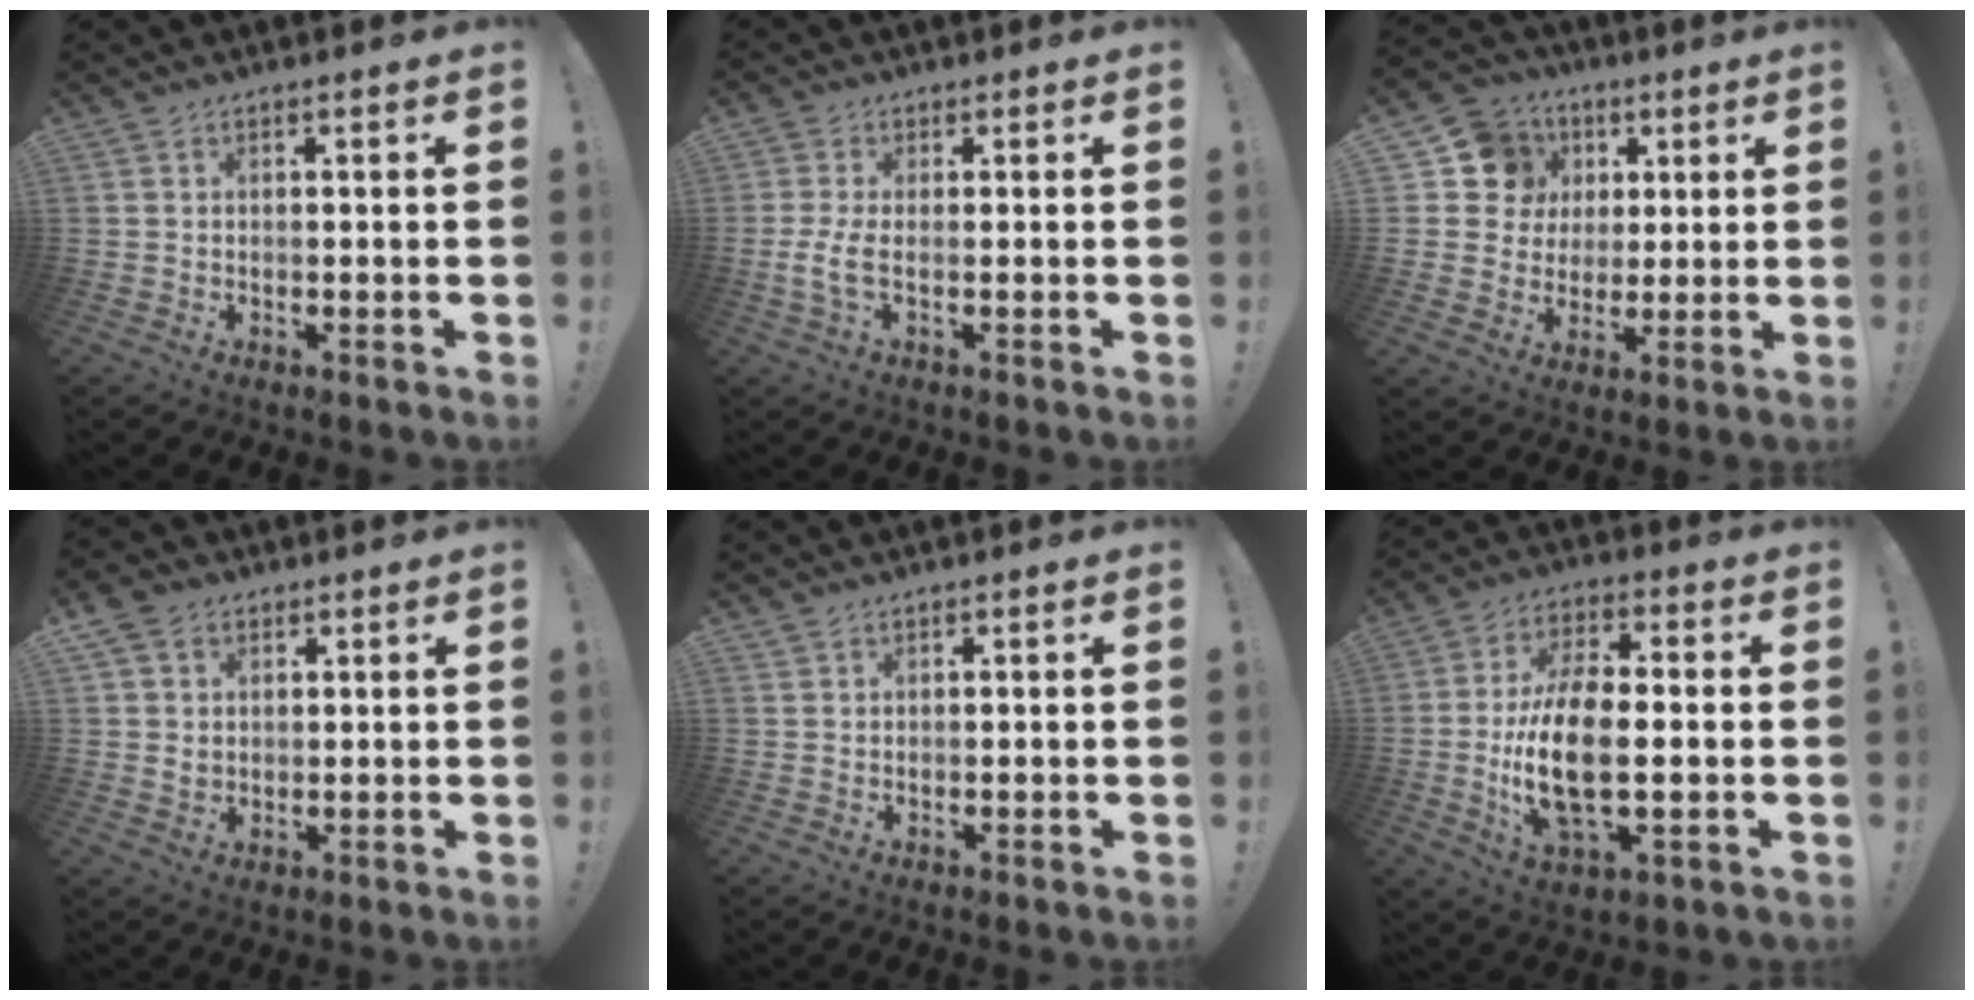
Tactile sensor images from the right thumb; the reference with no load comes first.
{"total": 4.7, "force": [-0.8, 1.6, 4.4], "torque": [-0.085, -0.010, -0.014]}
{"total": 12.1, "force": [4.0, 10.9, 3.4], "torque": [-0.049, -0.015, 0.088]}
{"total": 6.2, "force": [2.9, 4.9, 2.4], "torque": [-0.040, -0.006, 0.060]}
{"total": 0.9, "force": [0.8, 0.4, 0.3], "torque": [-0.002, -0.003, 0.015]}
{"total": 16.4, "force": [-2.2, 7.2, 14.6], "torque": [-0.291, -0.001, -0.037]}